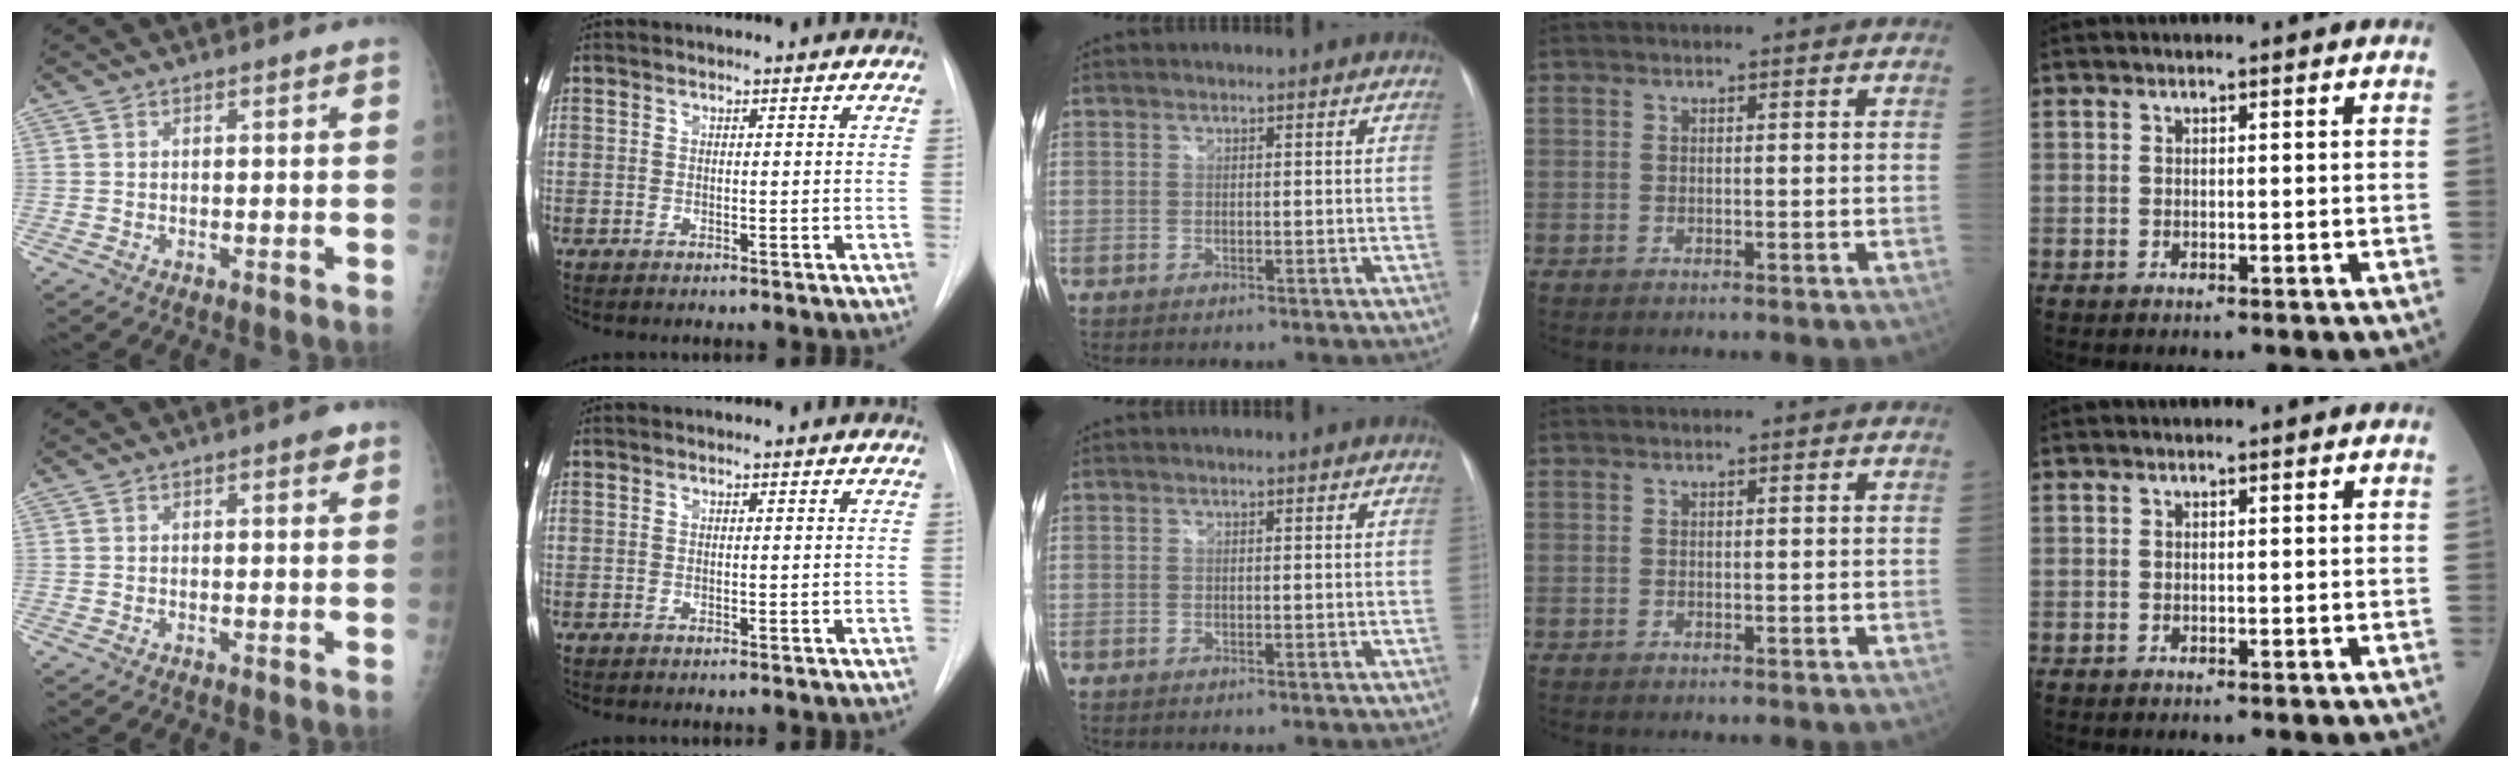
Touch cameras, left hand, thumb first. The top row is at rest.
{"thumb": {"total": 1.7, "force": [1.0, 0.6, 1.3], "torque": [-0.014, -0.002, 0.010]}}